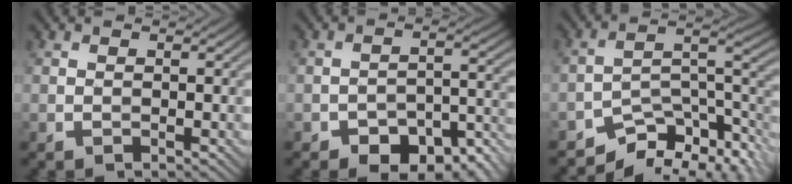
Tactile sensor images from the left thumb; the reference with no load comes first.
{"total": 9.5, "force": [-7.0, 4.6, 4.6], "torque": [-0.059, 0.000, -0.102]}
{"total": 10.4, "force": [-7.5, 4.4, 5.7], "torque": [-0.076, -0.007, -0.127]}